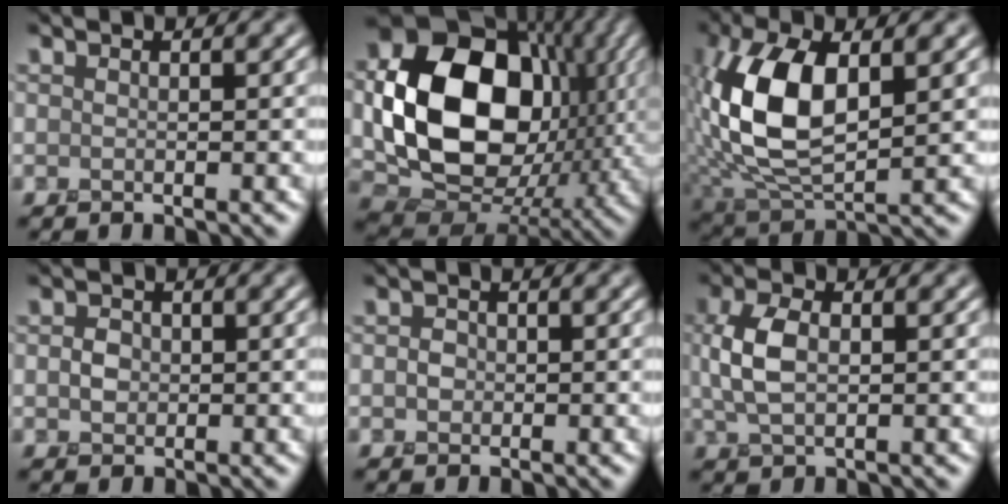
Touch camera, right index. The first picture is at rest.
{"total": 15.7, "force": [1.0, 11.9, 10.2], "torque": [-0.186, -0.016, 0.018]}
{"total": 9.7, "force": [0.9, 4.8, 8.4], "torque": [-0.188, 0.005, 0.013]}
{"total": 1.5, "force": [-0.3, 1.4, 0.7], "torque": [-0.013, -0.002, -0.009]}
{"total": 1.2, "force": [-0.3, 1.1, 0.5], "torque": [-0.008, -0.002, -0.011]}
{"total": 4.0, "force": [0.4, 2.3, 3.3], "torque": [-0.081, 0.003, 0.006]}